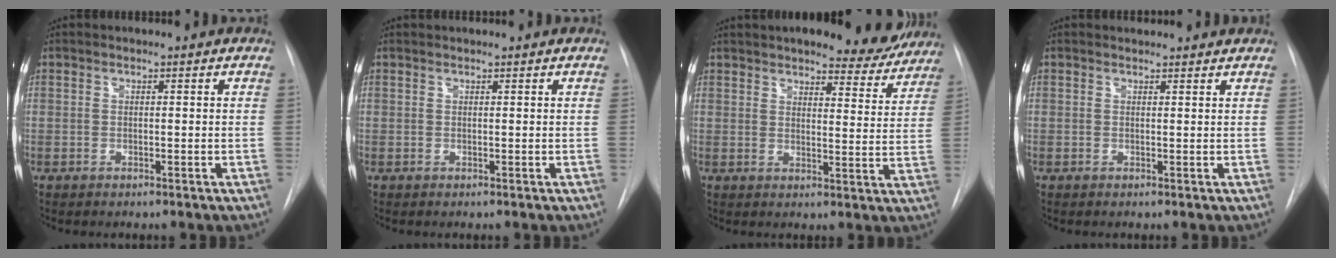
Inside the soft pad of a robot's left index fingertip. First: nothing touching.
{"total": 0.0}
{"total": 9.8, "force": [8.7, 2.5, 3.8], "torque": [-0.033, -0.019, 0.100]}
{"total": 2.8, "force": [2.7, 0.7, 0.3], "torque": [-0.010, 0.014, 0.028]}